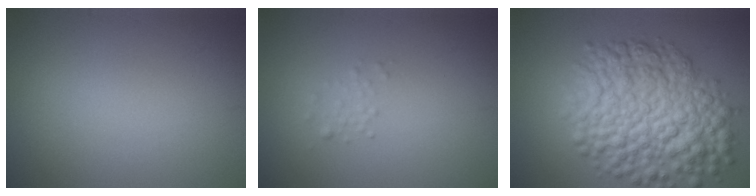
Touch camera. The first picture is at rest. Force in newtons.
{"total": 0.8, "press": 0.8, "slide": 0.0}
{"total": 10.2, "press": 10.2, "slide": 0.3}